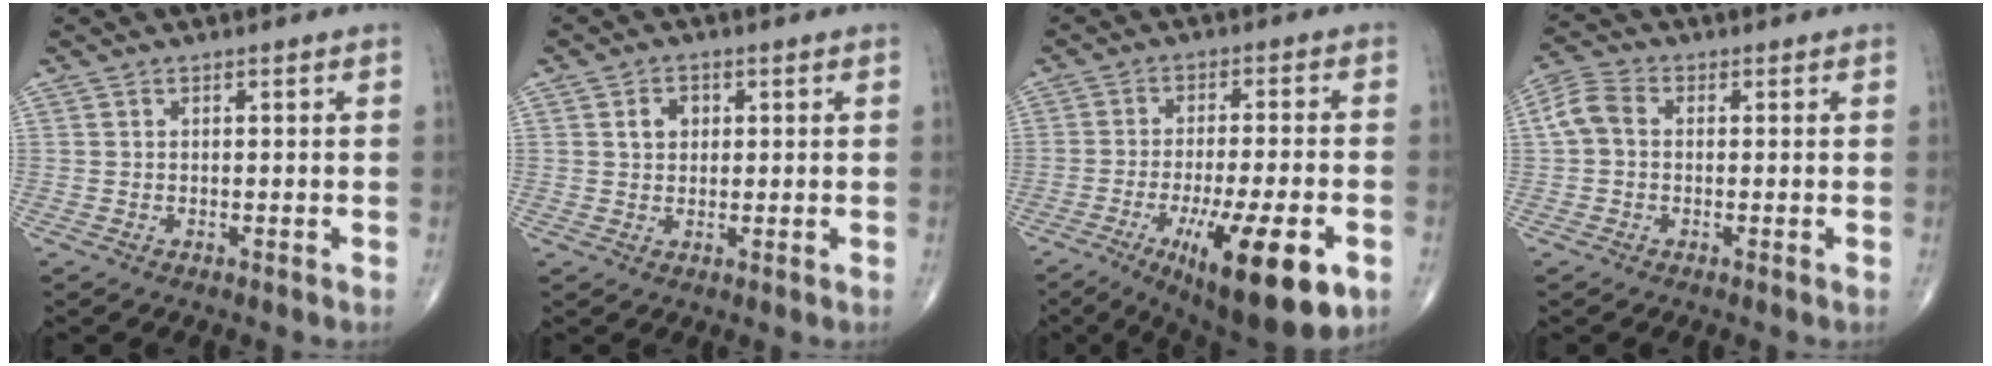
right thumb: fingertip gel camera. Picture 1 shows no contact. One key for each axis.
{"total": 3.3, "fx": 0.9, "fy": 2.6, "fz": 1.8, "tx": -0.015, "ty": 0.003, "tz": 0.014}
{"total": 18.3, "fx": -7.6, "fy": 4.7, "fz": 16.0, "tx": -0.224, "ty": 0.002, "tz": -0.106}
{"total": 5.1, "fx": 0.1, "fy": 3.7, "fz": 3.4, "tx": -0.074, "ty": 0.017, "tz": -0.006}